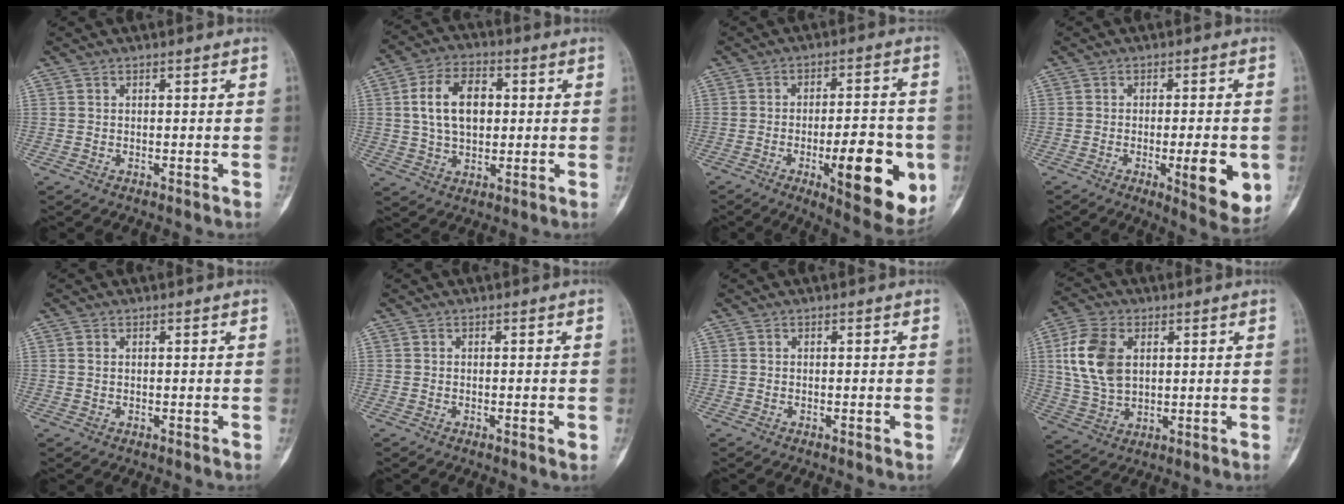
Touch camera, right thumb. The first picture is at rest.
{"total": 11.2, "force": [1.7, 7.2, 8.4], "torque": [-0.129, 0.008, 0.029]}
{"total": 17.8, "force": [-5.1, 6.0, 16.0], "torque": [-0.195, 0.005, -0.063]}
{"total": 10.5, "force": [-2.6, 2.9, 9.7], "torque": [-0.117, -0.015, -0.030]}
{"total": 0.6, "force": [0.2, 0.4, 0.4], "torque": [-0.008, 0.003, 0.003]}
{"total": 1.4, "force": [-0.4, 0.3, 1.4], "torque": [-0.021, -0.003, -0.005]}
{"total": 0.7, "force": [-0.2, 0.2, 0.6], "torque": [-0.010, -0.002, -0.002]}
{"total": 11.8, "force": [2.6, 7.6, 8.6], "torque": [-0.170, 0.001, 0.054]}